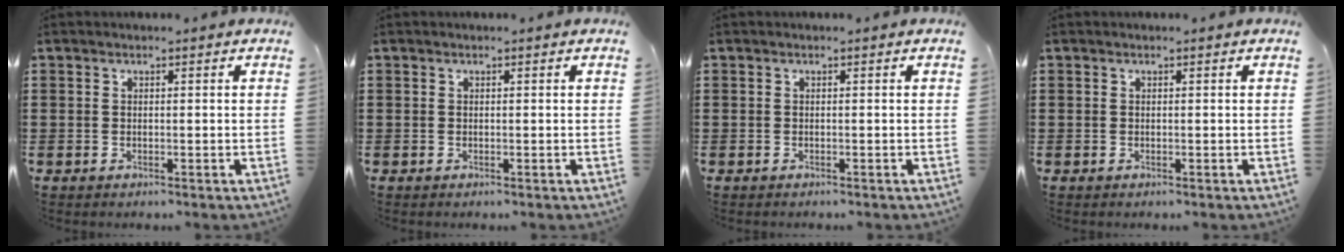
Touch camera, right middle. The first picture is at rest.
{"total": 0.0}
{"total": 0.0}
{"total": 0.0}